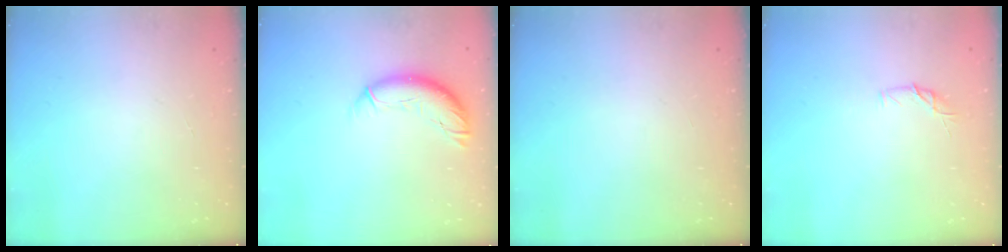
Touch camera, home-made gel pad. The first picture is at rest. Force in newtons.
{"total": 10.3, "press": 10.2, "slide": 1.2}
{"total": 0.0}
{"total": 6.7, "press": 6.7, "slide": 0.6}